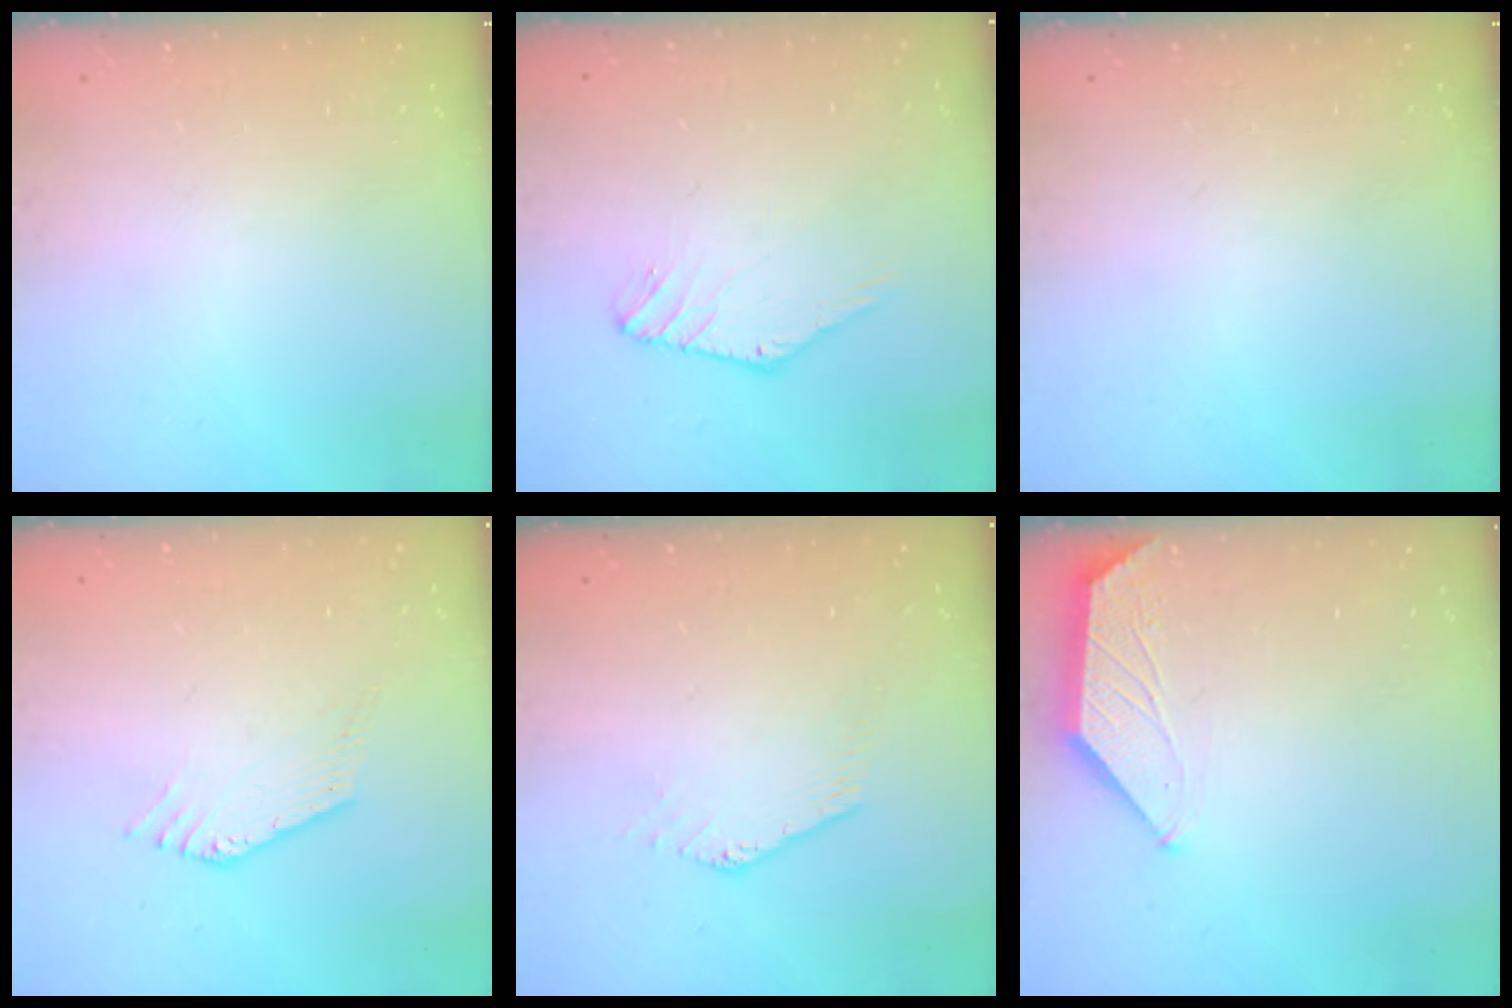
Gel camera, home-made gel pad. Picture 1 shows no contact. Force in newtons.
{"total": 1.3, "press": 1.3, "slide": 0.1}
{"total": 0.0}
{"total": 0.5, "press": 0.3, "slide": 0.4}
{"total": 0.5, "press": 0.4, "slide": 0.4}
{"total": 0.5, "press": 0.5, "slide": 0.2}